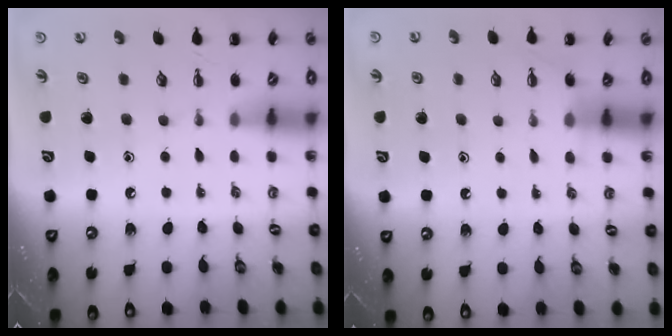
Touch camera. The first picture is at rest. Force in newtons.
{"total": 3.0, "press": 2.9, "slide": 0.9}